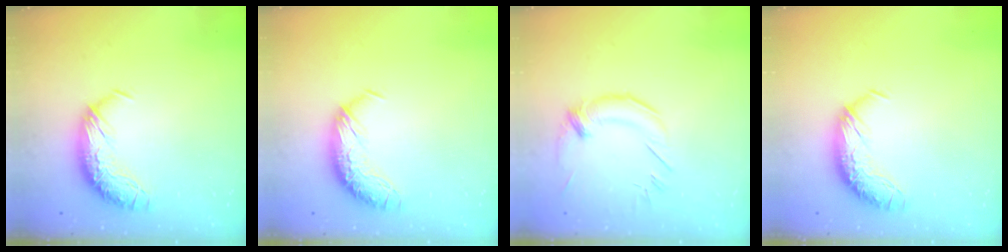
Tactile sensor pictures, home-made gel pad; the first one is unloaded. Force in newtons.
{"total": 0.0}
{"total": 1.2, "press": 0.3, "slide": 1.1}
{"total": 0.0}